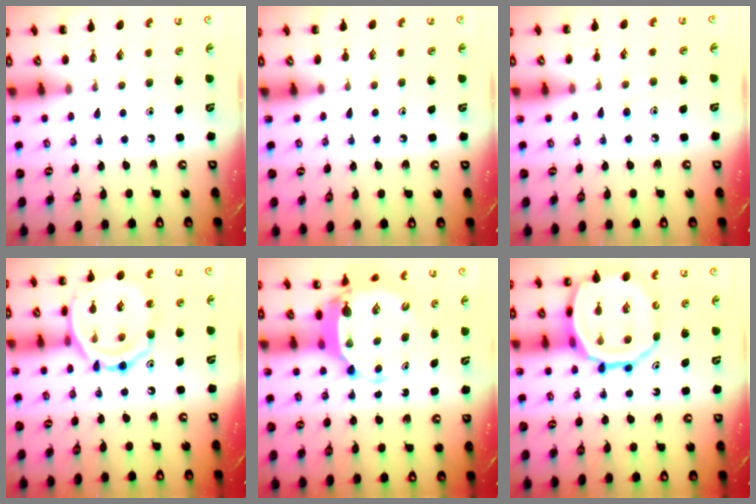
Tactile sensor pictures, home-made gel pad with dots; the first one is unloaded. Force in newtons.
{"total": 4.6, "press": 4.4, "slide": 1.5}
{"total": 5.4, "press": 4.9, "slide": 2.1}
{"total": 16.9, "press": 16.8, "slide": 1.9}
{"total": 5.2, "press": 5.1, "slide": 1.2}
{"total": 19.1, "press": 18.8, "slide": 3.5}